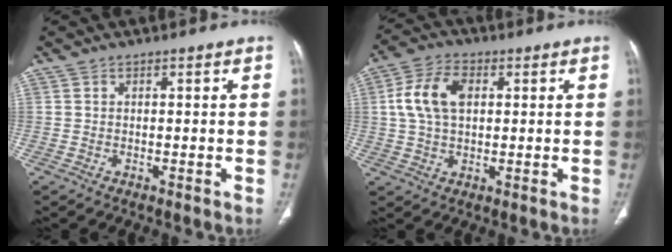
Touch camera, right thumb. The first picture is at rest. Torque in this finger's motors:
{"motor_torque": [-0.08, 0.10, 0.56, -0.25, 0.17]}